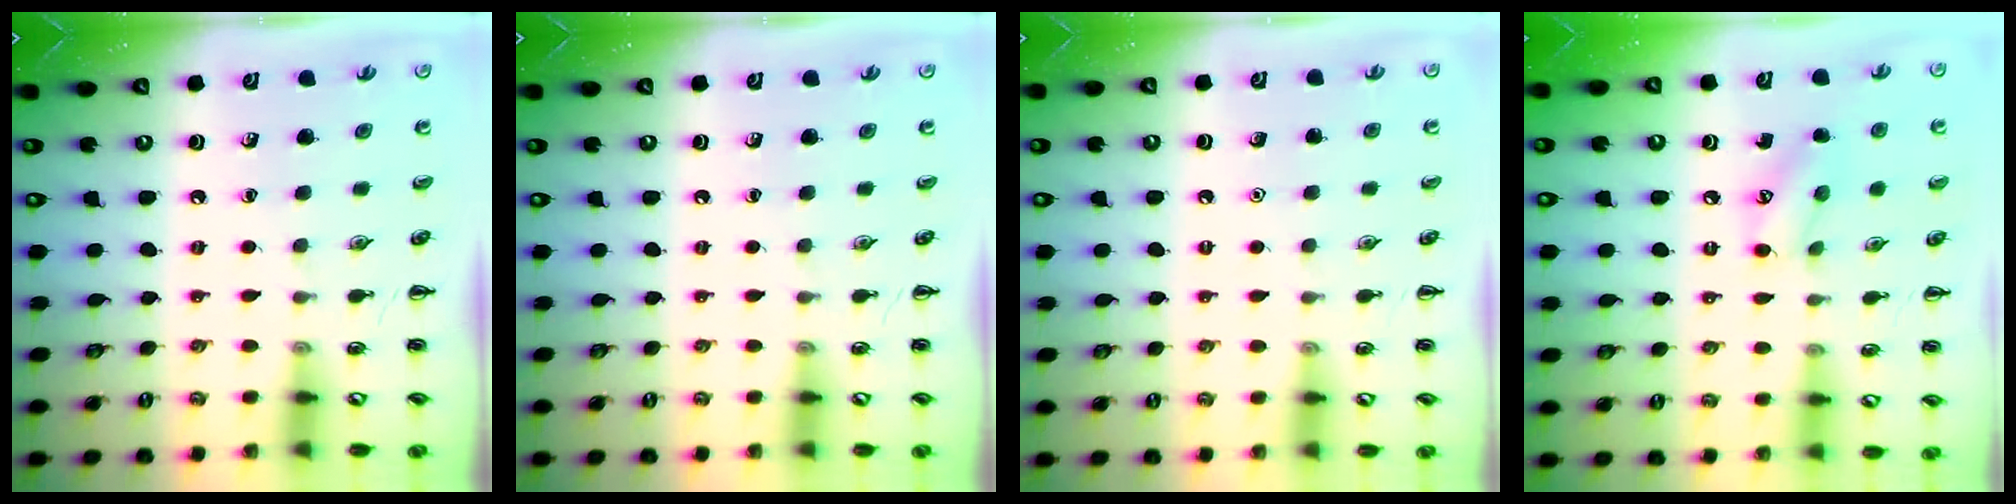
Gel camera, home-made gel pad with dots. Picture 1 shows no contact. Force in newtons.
{"total": 0.0}
{"total": 1.6, "press": 1.6, "slide": 0.1}
{"total": 9.5, "press": 9.4, "slide": 1.5}